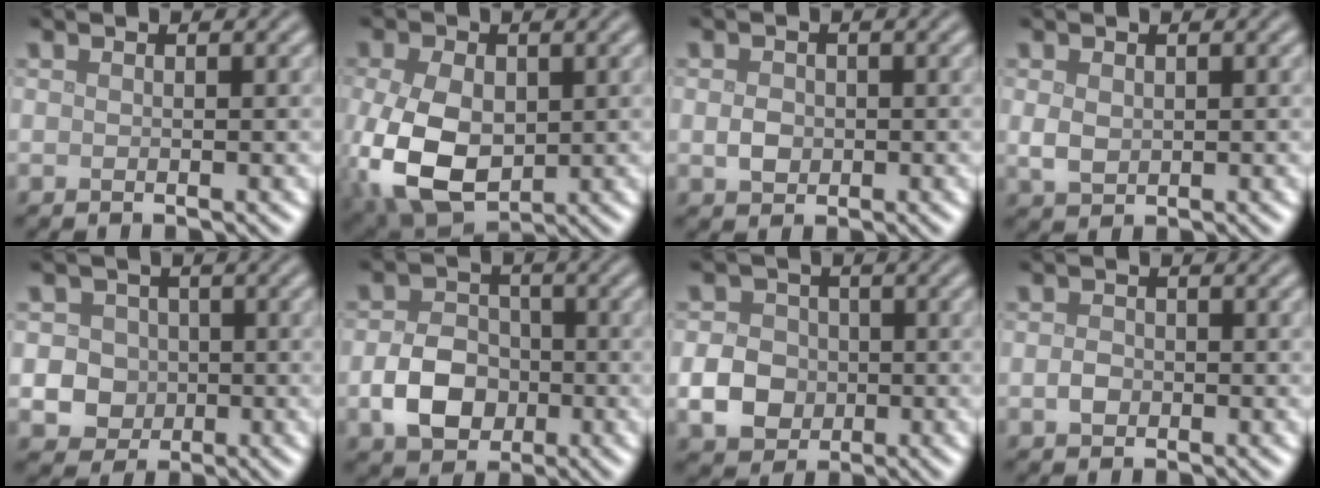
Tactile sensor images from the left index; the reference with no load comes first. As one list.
[{"total": 9.1, "force": [-1.3, 5.9, 6.8], "torque": [-0.170, -0.021, -0.016]}, {"total": 1.9, "force": [-0.1, 1.5, 1.1], "torque": [-0.021, -0.001, -0.005]}, {"total": 2.0, "force": [0.2, 1.5, 1.3], "torque": [-0.029, 0.000, 0.008]}, {"total": 4.7, "force": [-0.1, 4.4, 1.8], "torque": [-0.005, 0.022, -0.017]}, {"total": 5.2, "force": [-1.5, 3.9, 3.1], "torque": [-0.056, 0.000, -0.029]}, {"total": 4.0, "force": [-0.7, 3.4, 1.9], "torque": [-0.033, 0.002, -0.019]}, {"total": 1.4, "force": [-0.4, 1.1, 0.8], "torque": [-0.017, 0.000, -0.010]}]